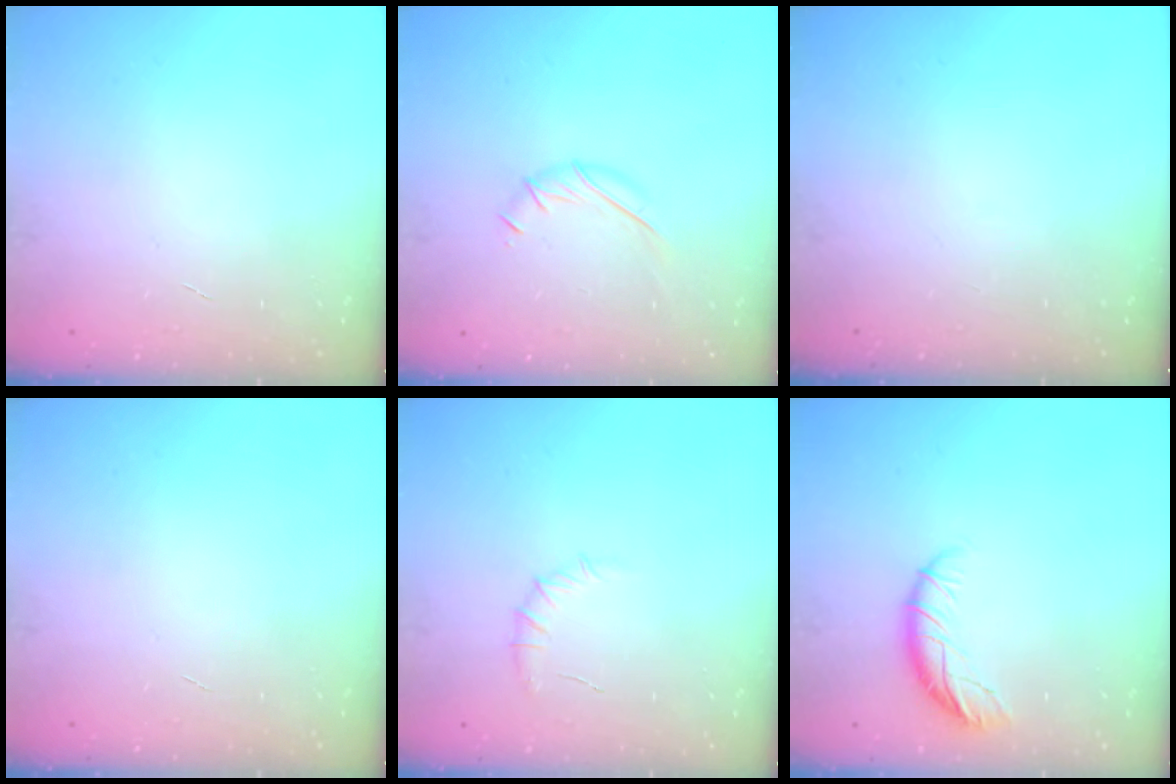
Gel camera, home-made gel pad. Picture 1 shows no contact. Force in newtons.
{"total": 6.0, "press": 6.0, "slide": 0.4}
{"total": 0.0}
{"total": 0.0}
{"total": 5.8, "press": 5.5, "slide": 1.8}
{"total": 8.4, "press": 8.2, "slide": 1.5}